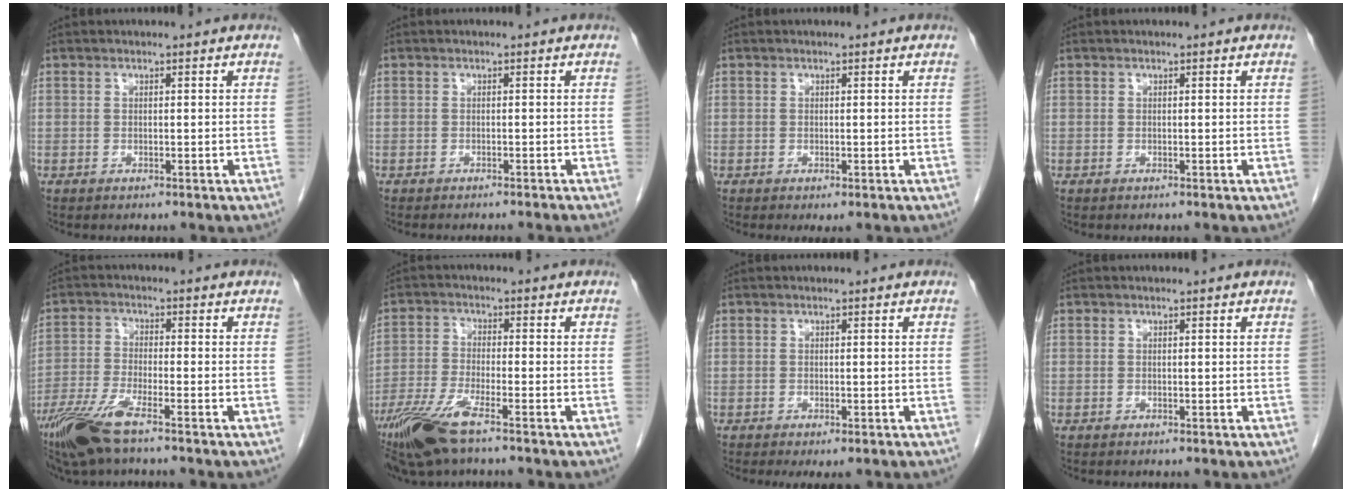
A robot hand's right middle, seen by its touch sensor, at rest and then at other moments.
{"total": 4.3, "force": [-3.9, -0.5, 1.7], "torque": [-0.009, -0.006, -0.051]}
{"total": 0.7, "force": [-0.3, 0.2, 0.6], "torque": [-0.011, -0.006, 0.000]}
{"total": 0.0}
{"total": 8.1, "force": [-5.6, 0.9, 5.8], "torque": [-0.126, -0.020, -0.112]}
{"total": 8.9, "force": [-6.0, 1.1, 6.5], "torque": [-0.138, -0.020, -0.116]}
{"total": 2.1, "force": [-1.4, 0.7, 1.4], "torque": [-0.019, -0.008, -0.016]}
{"total": 0.0}